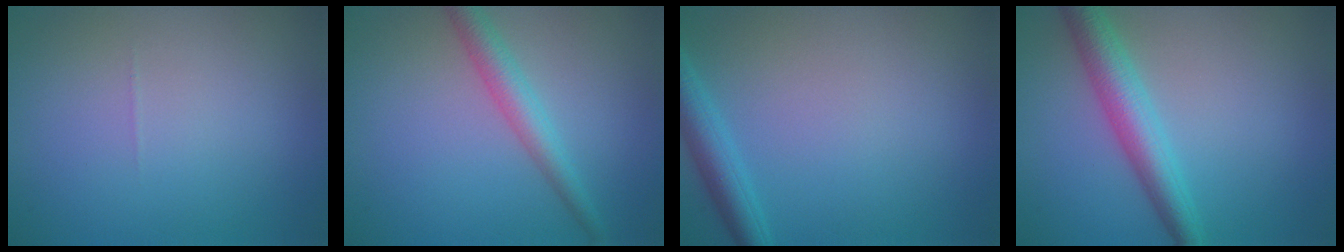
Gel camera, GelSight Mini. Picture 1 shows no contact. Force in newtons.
{"total": 2.9, "press": 2.9, "slide": 0.1}
{"total": 3.0, "press": 3.0, "slide": 0.2}
{"total": 4.4, "press": 4.4, "slide": 0.1}